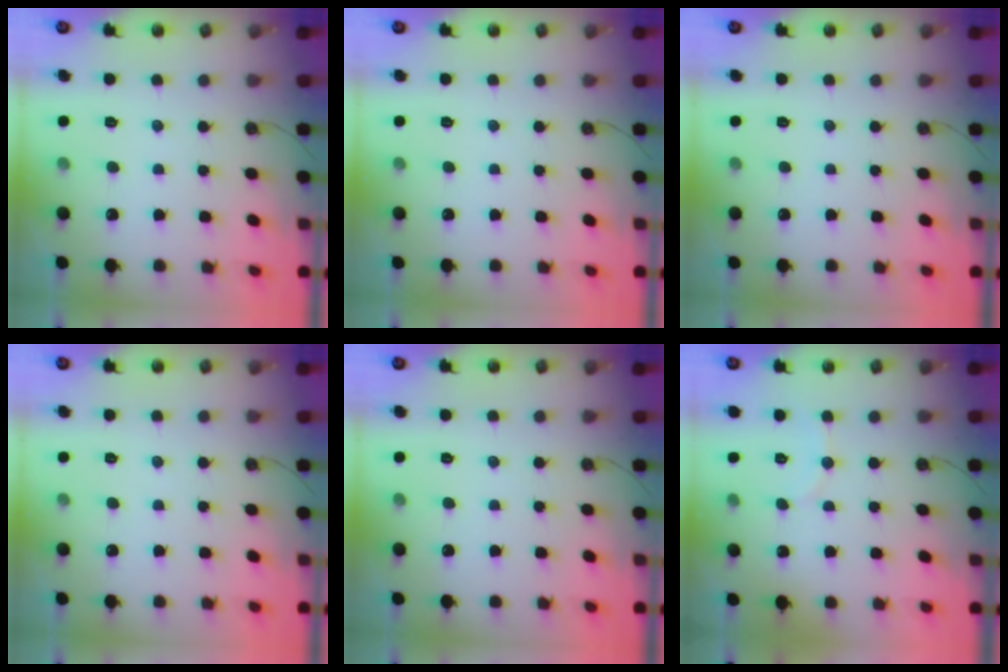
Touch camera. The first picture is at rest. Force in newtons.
{"total": 0.0}
{"total": 0.0}
{"total": 0.0}
{"total": 0.0}
{"total": 5.1, "press": 5.0, "slide": 0.7}